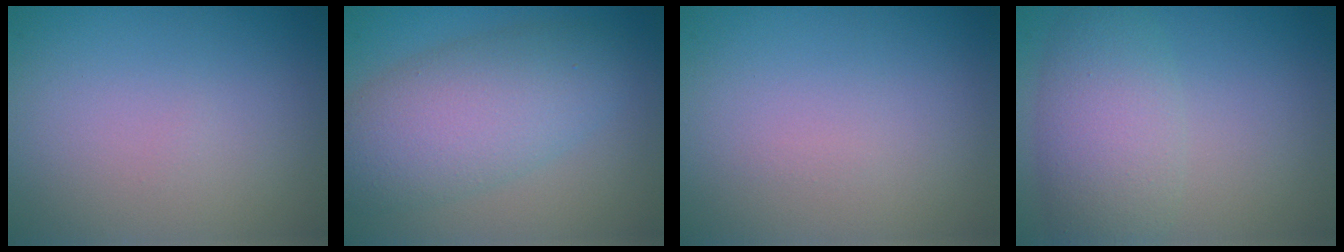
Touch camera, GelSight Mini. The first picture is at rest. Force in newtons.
{"total": 6.9, "press": 6.9, "slide": 0.4}
{"total": 0.0}
{"total": 4.8, "press": 4.8, "slide": 0.2}